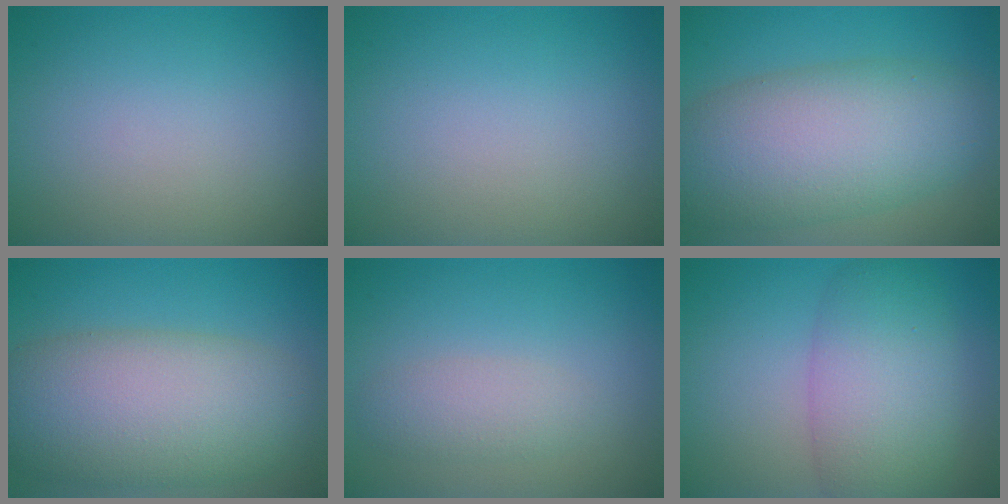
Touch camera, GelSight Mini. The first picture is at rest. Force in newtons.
{"total": 0.0}
{"total": 10.1, "press": 10.1, "slide": 0.3}
{"total": 10.7, "press": 10.6, "slide": 0.4}
{"total": 2.1, "press": 2.1, "slide": 0.1}
{"total": 6.8, "press": 6.8, "slide": 0.4}